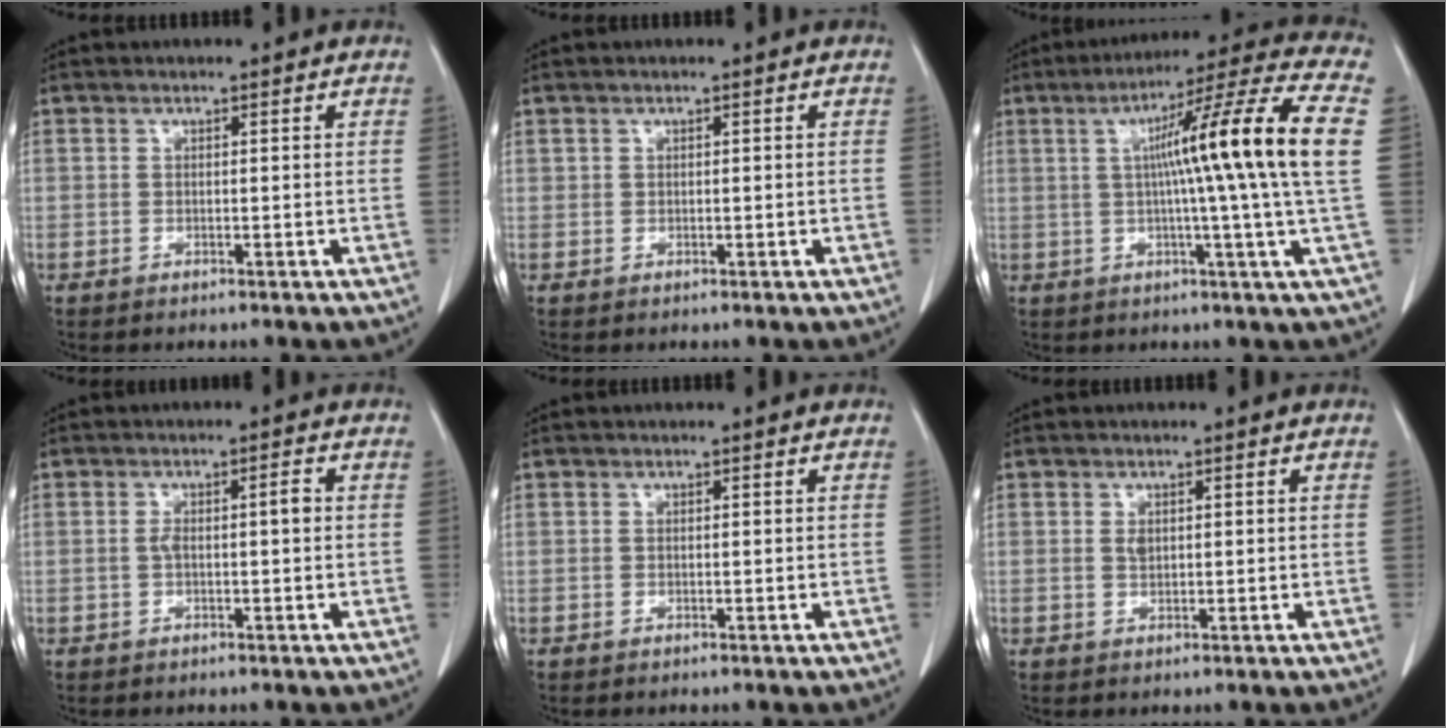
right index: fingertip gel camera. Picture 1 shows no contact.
{"total": 0.0}
{"total": 17.4, "force": [2.0, -2.4, 17.1], "torque": [-0.249, 0.008, 0.018]}
{"total": 2.7, "force": [-0.2, 0.5, 2.7], "torque": [-0.049, 0.010, -0.001]}
{"total": 0.0}
{"total": 1.0, "force": [0.2, 0.5, 0.8], "torque": [-0.016, 0.000, 0.005]}